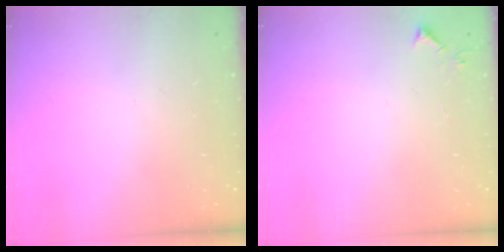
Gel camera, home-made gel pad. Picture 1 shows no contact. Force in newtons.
{"total": 3.8, "press": 3.8, "slide": 0.5}